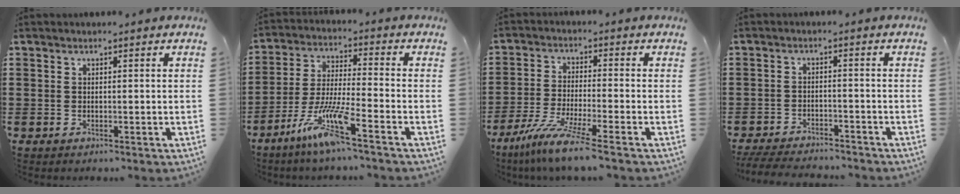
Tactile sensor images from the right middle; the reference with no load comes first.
{"total": 9.1, "force": [-6.1, 0.7, 6.7], "torque": [-0.141, -0.010, -0.119]}
{"total": 7.3, "force": [-5.7, -0.5, 4.5], "torque": [-0.097, -0.022, -0.112]}
{"total": 4.2, "force": [-4.0, 0.5, 0.9], "torque": [-0.020, 0.001, -0.084]}